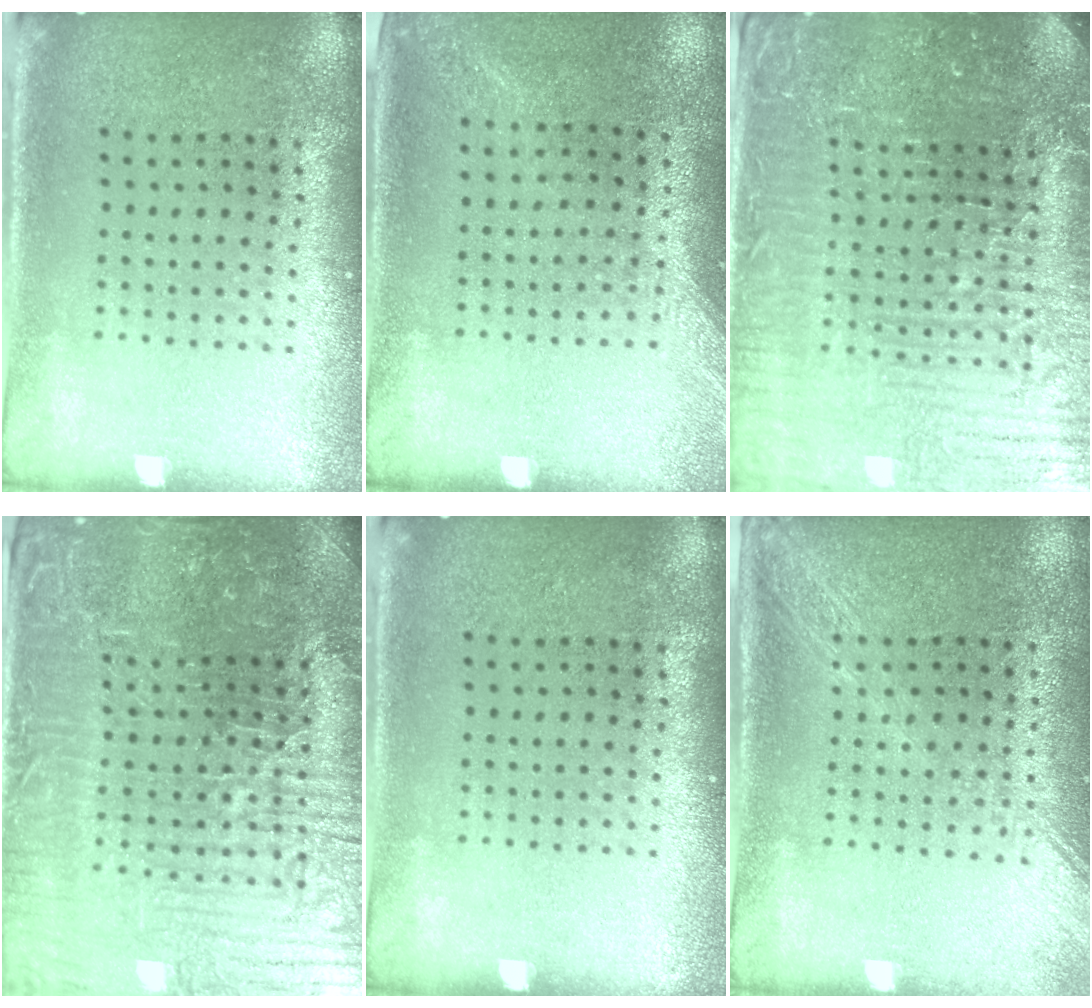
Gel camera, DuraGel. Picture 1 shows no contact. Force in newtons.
{"total": 1.3, "press": 1.2, "slide": 0.5}
{"total": 5.4, "press": 5.1, "slide": 1.8}
{"total": 5.7, "press": 5.4, "slide": 1.6}
{"total": 0.0}
{"total": 1.9, "press": 1.7, "slide": 1.0}